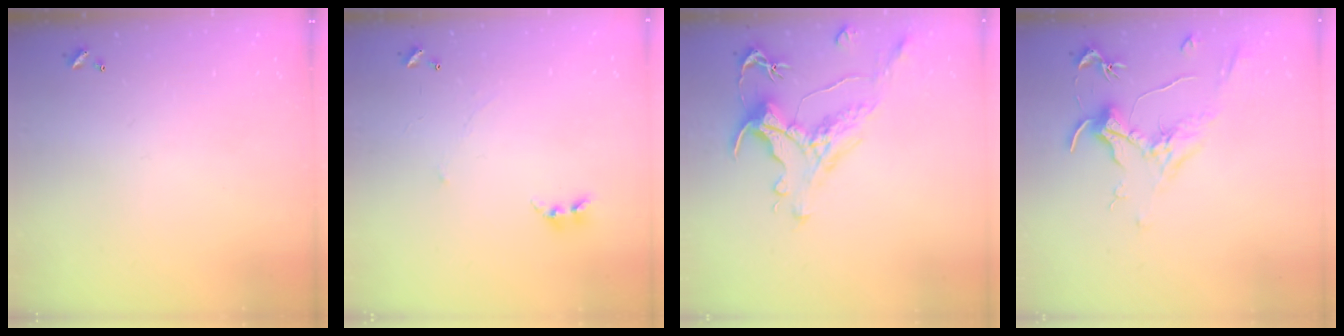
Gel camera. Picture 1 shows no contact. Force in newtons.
{"total": 0.9, "press": 0.8, "slide": 0.5}
{"total": 1.4, "press": 0.2, "slide": 1.4}
{"total": 1.9, "press": 1.7, "slide": 0.9}